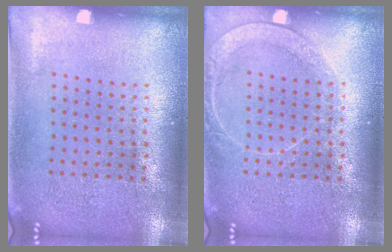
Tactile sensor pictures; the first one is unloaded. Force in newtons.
{"total": 1.7, "press": 1.7, "slide": 0.3}